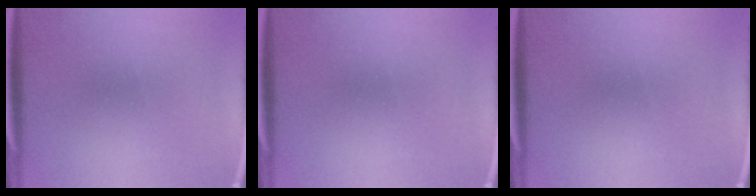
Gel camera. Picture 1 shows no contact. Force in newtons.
{"total": 0.0}
{"total": 0.0}